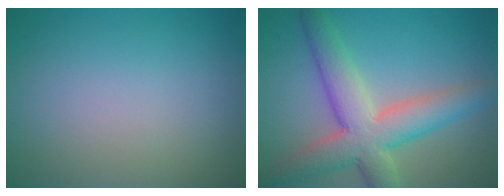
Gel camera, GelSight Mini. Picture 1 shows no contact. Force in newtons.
{"total": 7.6, "press": 7.6, "slide": 0.5}